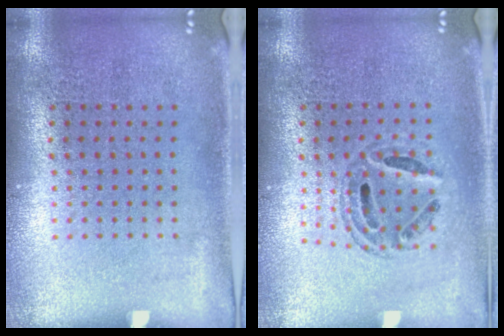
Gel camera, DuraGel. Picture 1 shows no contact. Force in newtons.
{"total": 0.8, "press": 0.8, "slide": 0.2}